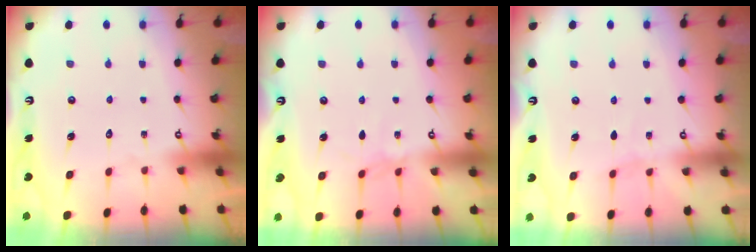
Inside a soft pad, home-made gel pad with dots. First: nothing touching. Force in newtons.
{"total": 2.8, "press": 2.7, "slide": 0.4}
{"total": 2.7, "press": 2.7, "slide": 0.3}